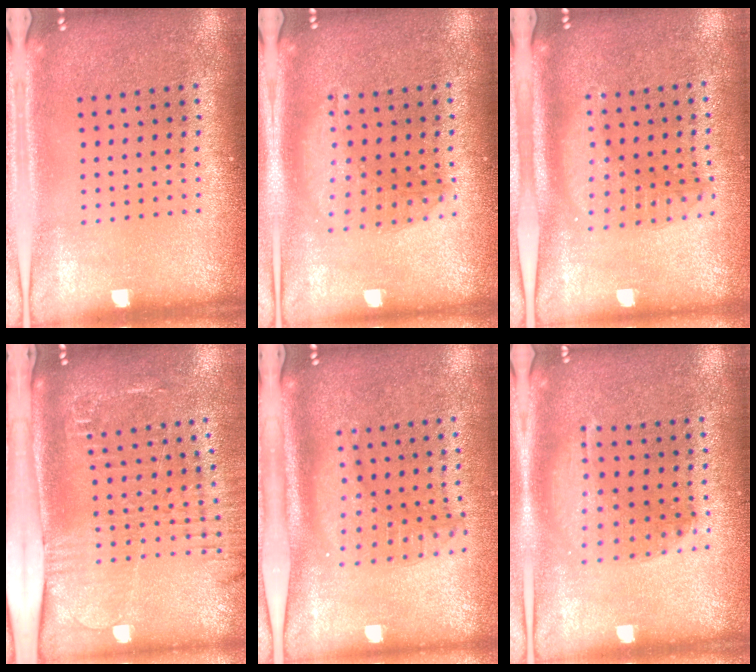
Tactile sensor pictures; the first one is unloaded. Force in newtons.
{"total": 1.4, "press": 1.3, "slide": 0.3}
{"total": 1.8, "press": 1.5, "slide": 0.9}
{"total": 2.6, "press": 2.0, "slide": 1.6}
{"total": 1.9, "press": 1.5, "slide": 1.2}
{"total": 1.3, "press": 1.2, "slide": 0.4}